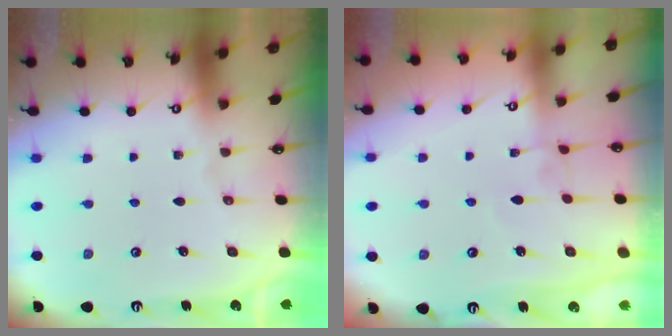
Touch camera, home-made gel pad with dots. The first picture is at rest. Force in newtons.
{"total": 4.9, "press": 4.9, "slide": 0.1}